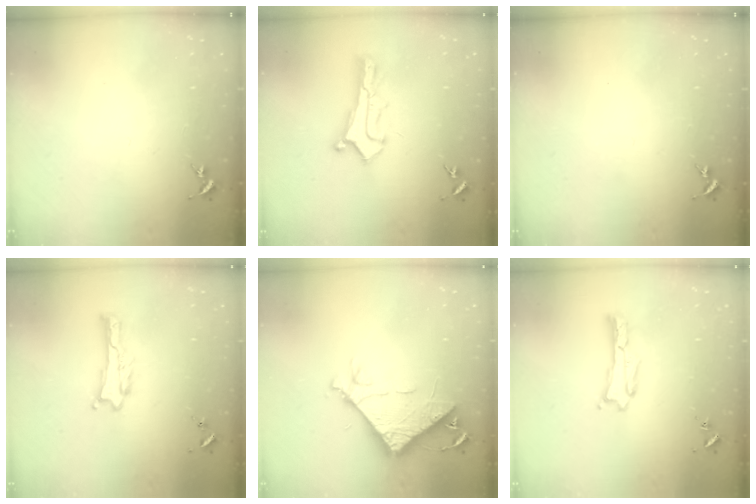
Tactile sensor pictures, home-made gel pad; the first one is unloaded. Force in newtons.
{"total": 1.1, "press": 1.1, "slide": 0.1}
{"total": 0.0}
{"total": 0.0}
{"total": 7.9, "press": 7.8, "slide": 0.7}
{"total": 0.0}